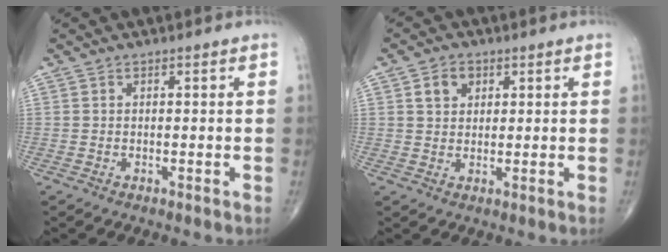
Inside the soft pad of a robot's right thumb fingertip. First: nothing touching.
{"total": 4.2, "force": [1.6, 3.3, 2.1], "torque": [-0.020, -0.002, 0.027]}